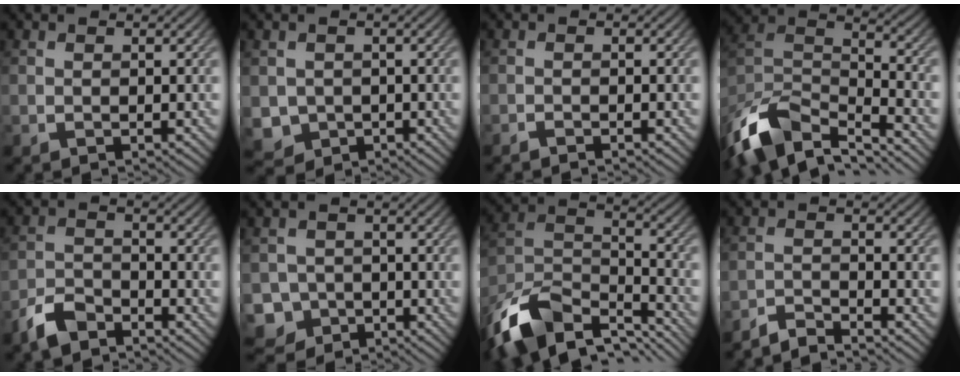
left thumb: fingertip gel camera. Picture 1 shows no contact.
{"total": 3.4, "force": [-0.5, 3.2, 0.9], "torque": [-0.038, -0.019, -0.011]}
{"total": 0.9, "force": [-0.8, 0.0, 0.3], "torque": [-0.006, 0.000, -0.018]}
{"total": 12.6, "force": [-8.8, 5.5, 7.1], "torque": [-0.170, -0.014, -0.168]}
{"total": 4.7, "force": [-3.8, 2.0, 2.1], "torque": [-0.044, -0.004, -0.085]}
{"total": 5.0, "force": [-2.4, 4.3, 1.0], "torque": [-0.021, -0.004, -0.053]}
{"total": 14.3, "force": [-10.2, 6.6, 7.5], "torque": [-0.182, -0.013, -0.187]}
{"total": 3.5, "force": [-3.3, 0.3, 1.0], "torque": [-0.013, 0.001, -0.074]}